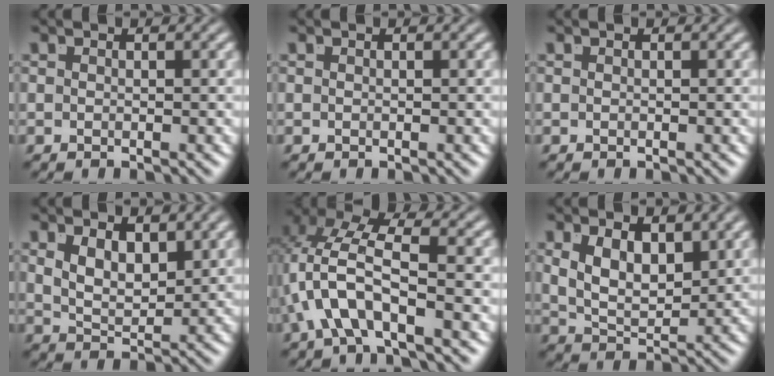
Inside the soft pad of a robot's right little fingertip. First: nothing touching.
{"total": 0.0}
{"total": 0.0}
{"total": 3.9, "force": [1.4, 2.5, 2.7], "torque": [-0.049, -0.010, 0.022]}
{"total": 5.9, "force": [0.5, 3.0, 5.1], "torque": [-0.124, -0.008, 0.013]}
{"total": 5.1, "force": [1.1, 3.5, 3.6], "torque": [-0.076, -0.019, 0.024]}